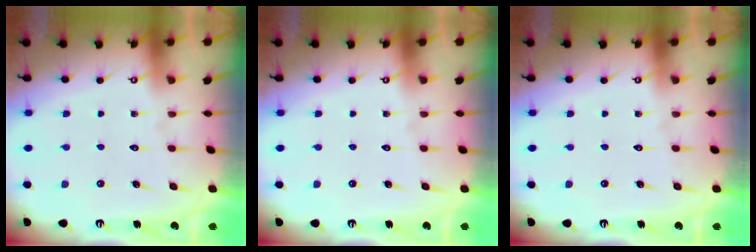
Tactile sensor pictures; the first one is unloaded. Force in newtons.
{"total": 0.0}
{"total": 0.0}